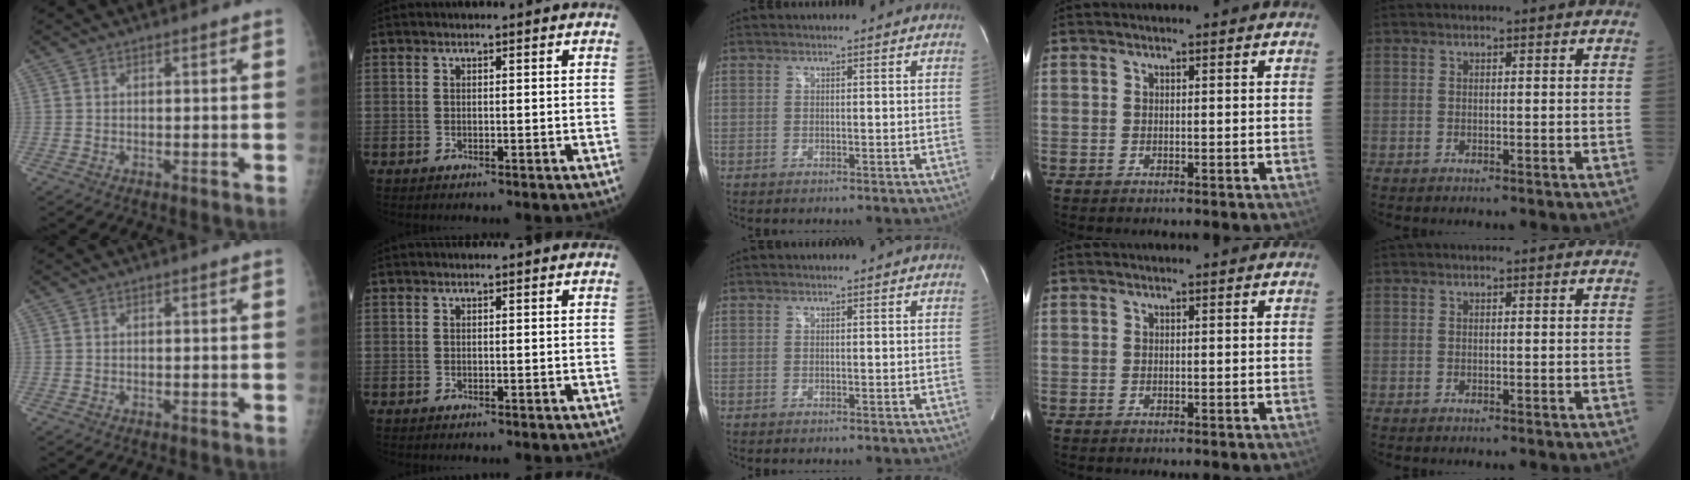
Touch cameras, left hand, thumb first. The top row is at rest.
{}